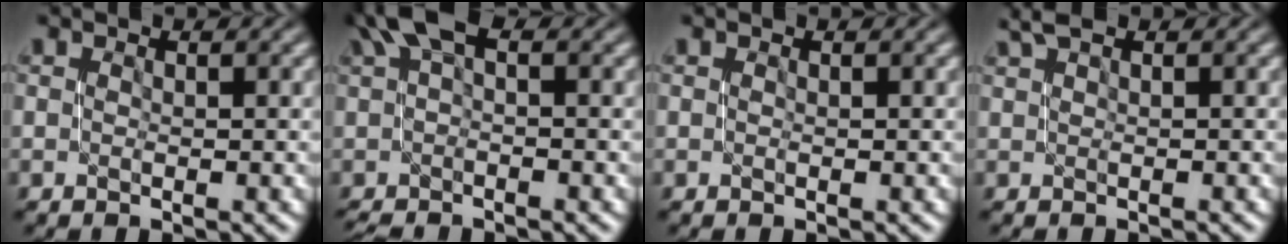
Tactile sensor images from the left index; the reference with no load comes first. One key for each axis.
{"total": 3.4, "fx": 1.2, "fy": 1.0, "fz": 3.0, "tx": -0.060, "ty": 0.007, "tz": 0.017}
{"total": 0.0}
{"total": 1.6, "fx": 1.4, "fy": 0.2, "fz": 0.7, "tx": -0.009, "ty": 0.004, "tz": 0.026}